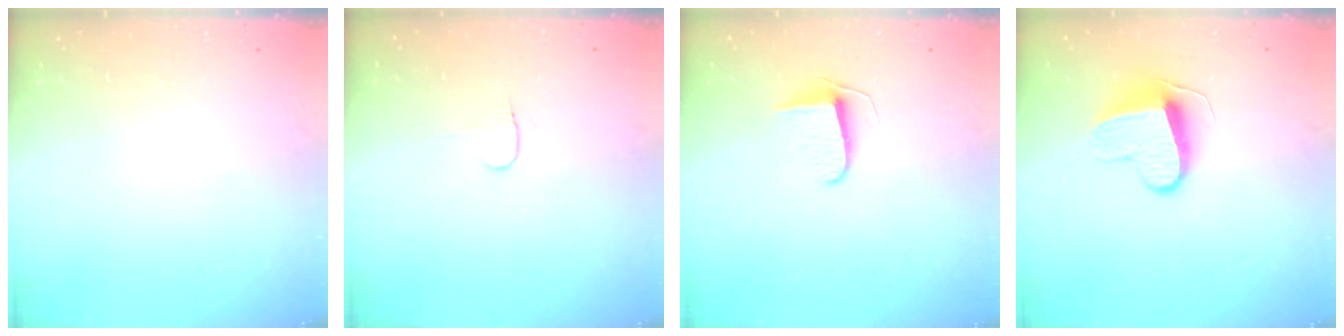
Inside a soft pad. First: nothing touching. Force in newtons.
{"total": 3.3, "press": 3.3, "slide": 0.3}
{"total": 6.3, "press": 6.2, "slide": 0.5}
{"total": 11.2, "press": 11.1, "slide": 0.8}